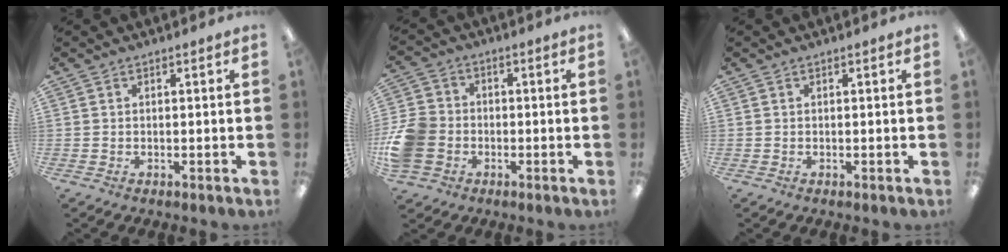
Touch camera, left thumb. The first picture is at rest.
{"total": 10.2, "force": [-2.4, 8.4, 5.2], "torque": [-0.116, 0.027, -0.042]}
{"total": 0.0}